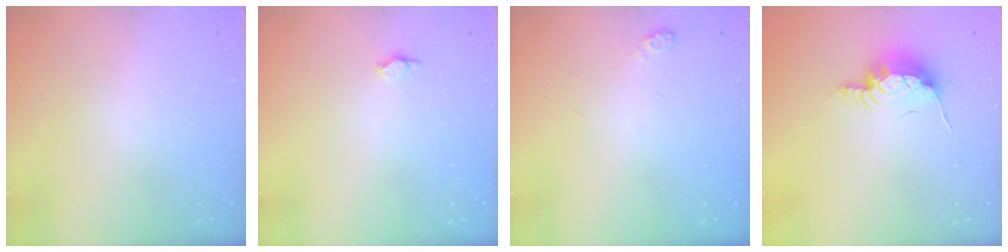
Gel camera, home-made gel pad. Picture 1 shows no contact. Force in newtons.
{"total": 2.2, "press": 1.9, "slide": 1.2}
{"total": 3.3, "press": 3.2, "slide": 0.5}
{"total": 11.1, "press": 10.8, "slide": 2.5}